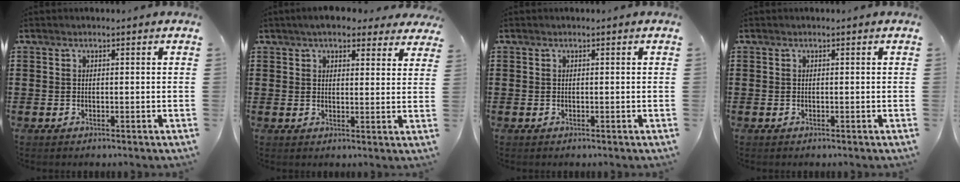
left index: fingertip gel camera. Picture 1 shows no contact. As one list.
[{"total": 4.9, "force": [4.3, 1.5, 2.0], "torque": [-0.044, -0.001, 0.077]}, {"total": 0.0}, {"total": 0.0}]